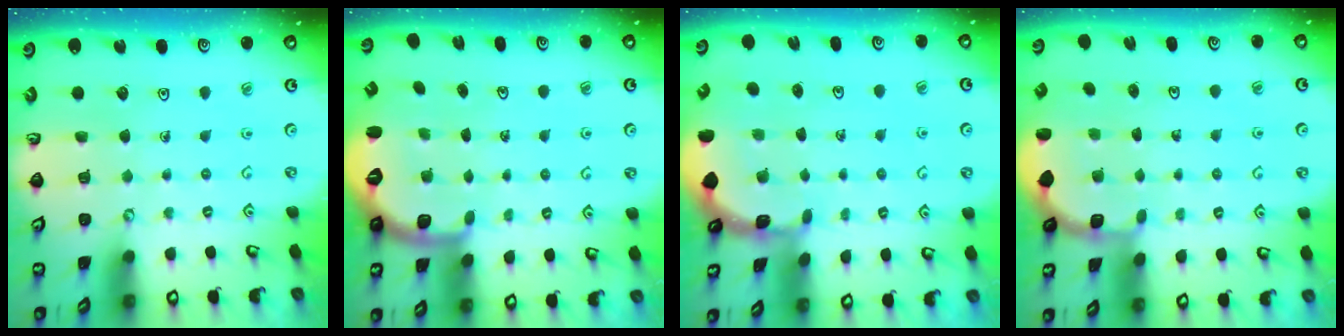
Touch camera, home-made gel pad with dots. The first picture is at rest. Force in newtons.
{"total": 2.8, "press": 1.8, "slide": 2.1}
{"total": 1.2, "press": 1.2, "slide": 0.1}
{"total": 1.8, "press": 1.7, "slide": 0.7}